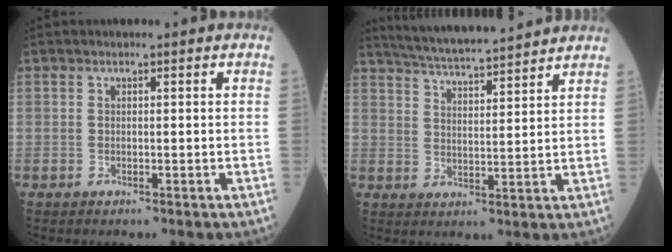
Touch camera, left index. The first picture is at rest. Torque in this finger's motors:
{"motor_torque": [-0.23, -0.64, 0.08, 0.07]}